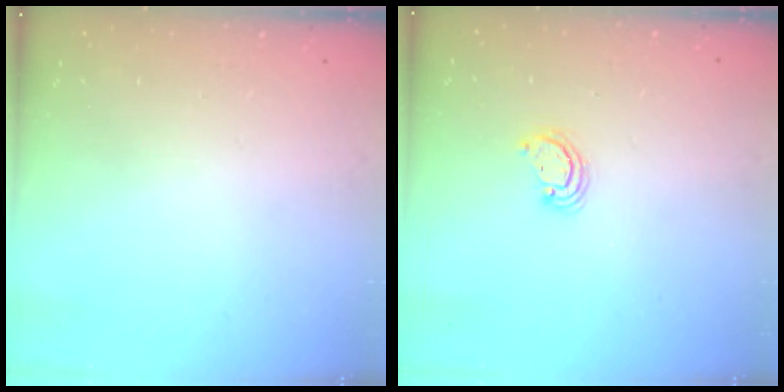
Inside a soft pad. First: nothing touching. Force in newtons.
{"total": 3.0, "press": 2.9, "slide": 0.3}